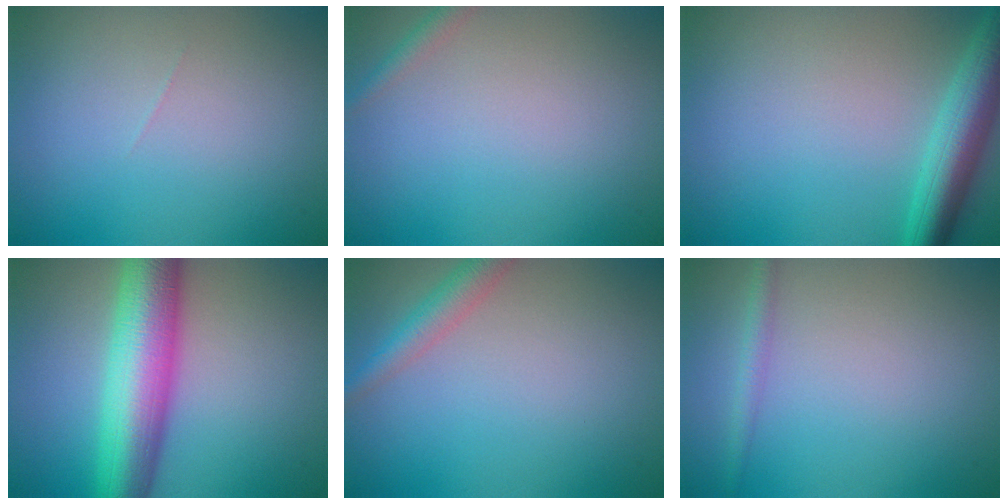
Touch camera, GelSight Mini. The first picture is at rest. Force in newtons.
{"total": 1.2, "press": 1.2, "slide": 0.0}
{"total": 5.5, "press": 5.5, "slide": 0.2}
{"total": 9.6, "press": 9.6, "slide": 0.1}
{"total": 2.7, "press": 2.7, "slide": 0.1}
{"total": 1.3, "press": 1.3, "slide": 0.0}